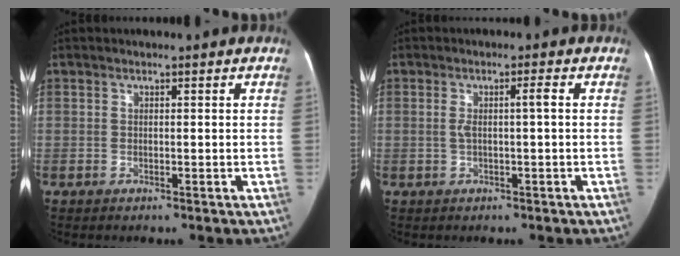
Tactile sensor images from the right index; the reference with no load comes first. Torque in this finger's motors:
{"motor_torque": [0.30, 0.09, 0.07, 0.02]}